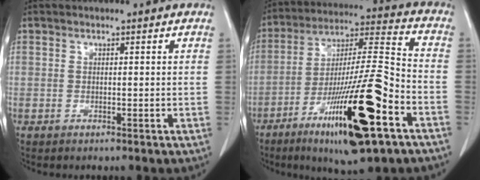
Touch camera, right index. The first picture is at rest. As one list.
[{"total": 21.8, "force": [-10.5, 2.2, 19.0], "torque": [-0.319, -0.028, -0.174]}]